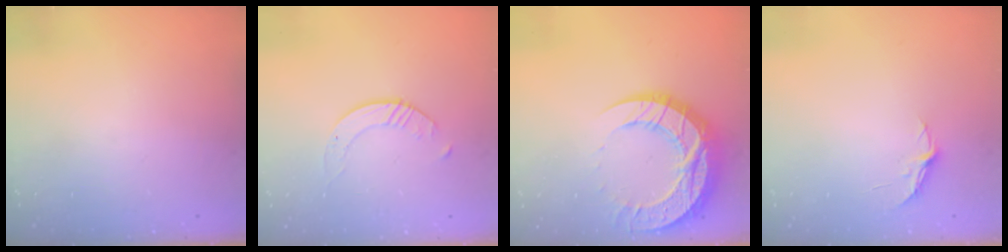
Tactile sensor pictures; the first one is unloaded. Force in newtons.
{"total": 1.7, "press": 1.7, "slide": 0.2}
{"total": 18.4, "press": 18.4, "slide": 1.6}
{"total": 3.8, "press": 3.8, "slide": 0.3}